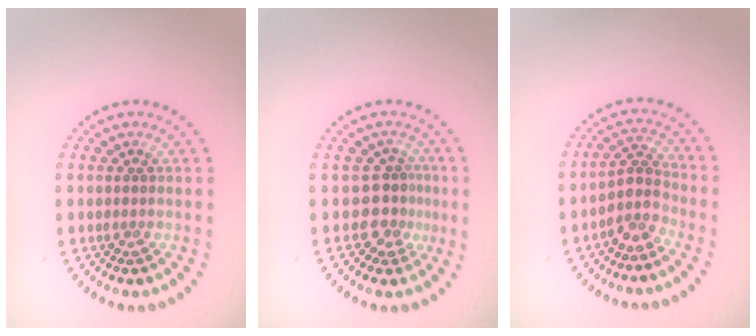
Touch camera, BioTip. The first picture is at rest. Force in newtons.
{"total": 2.6, "press": 2.0, "slide": 1.7}
{"total": 2.8, "press": 2.1, "slide": 1.8}